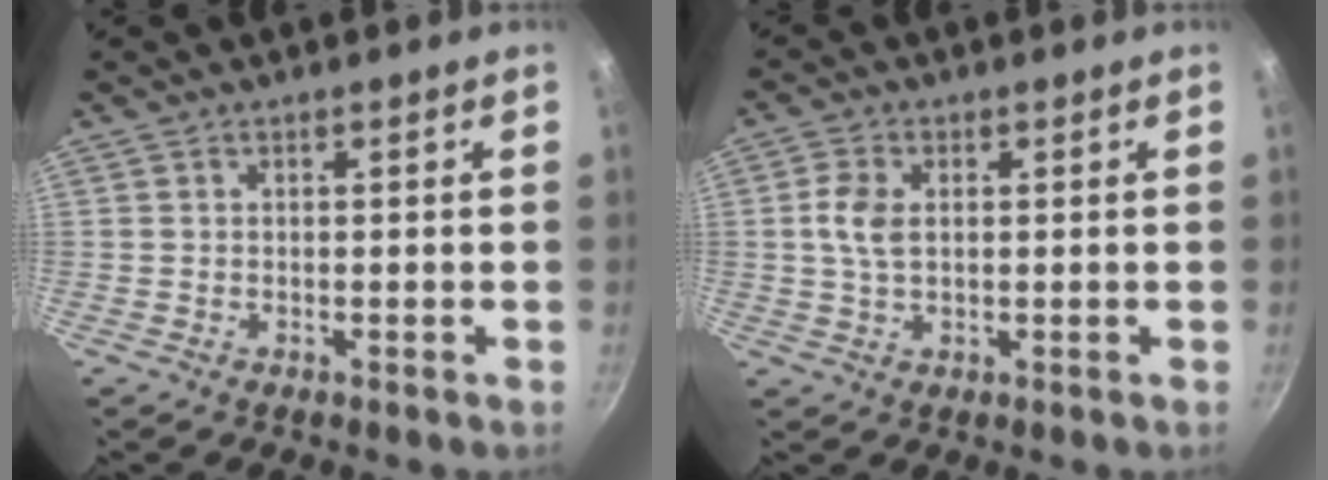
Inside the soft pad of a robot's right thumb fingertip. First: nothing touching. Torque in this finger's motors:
{"motor_torque": [0.04, -0.02, 0.41, 0.07, 0.05]}